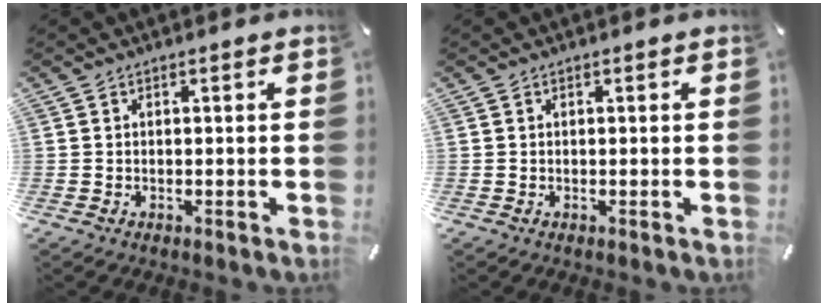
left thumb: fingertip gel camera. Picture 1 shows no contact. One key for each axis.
{"total": 0.0}